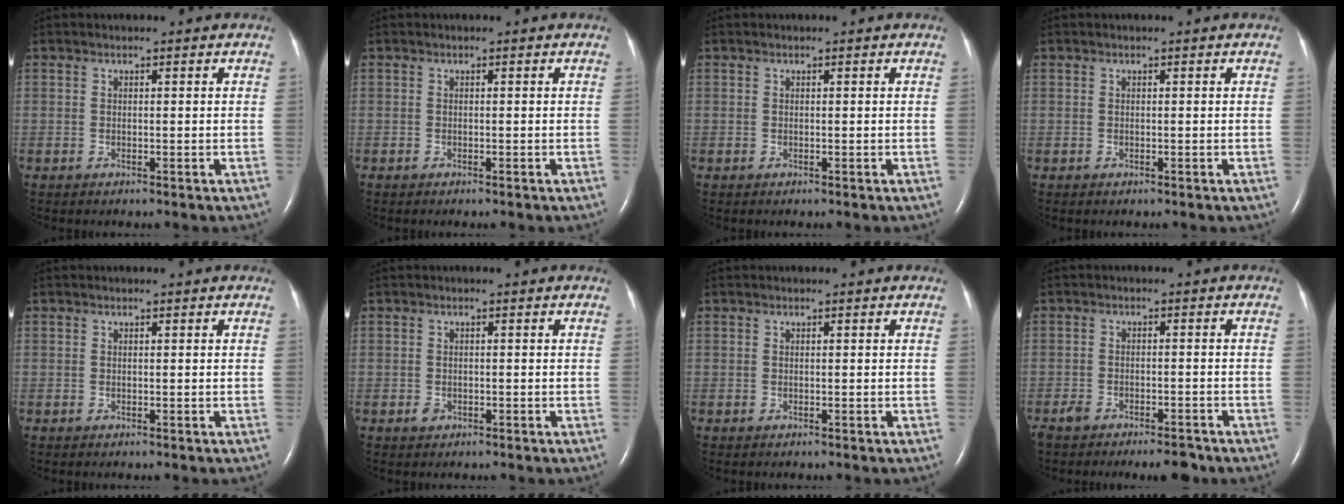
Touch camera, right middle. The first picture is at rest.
{"total": 0.0}
{"total": 0.0}
{"total": 0.0}
{"total": 0.0}
{"total": 1.0, "force": [-0.5, 0.7, 0.5], "torque": [-0.010, 0.001, -0.004]}
{"total": 0.0}
{"total": 5.5, "force": [-4.5, 1.6, 2.8], "torque": [-0.044, -0.002, -0.070]}